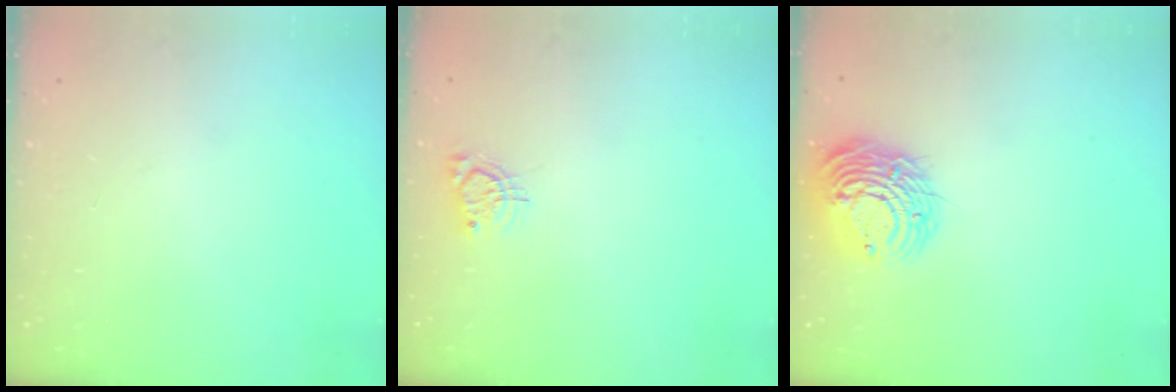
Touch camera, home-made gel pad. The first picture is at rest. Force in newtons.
{"total": 4.3, "press": 4.2, "slide": 0.4}
{"total": 13.5, "press": 13.4, "slide": 1.5}